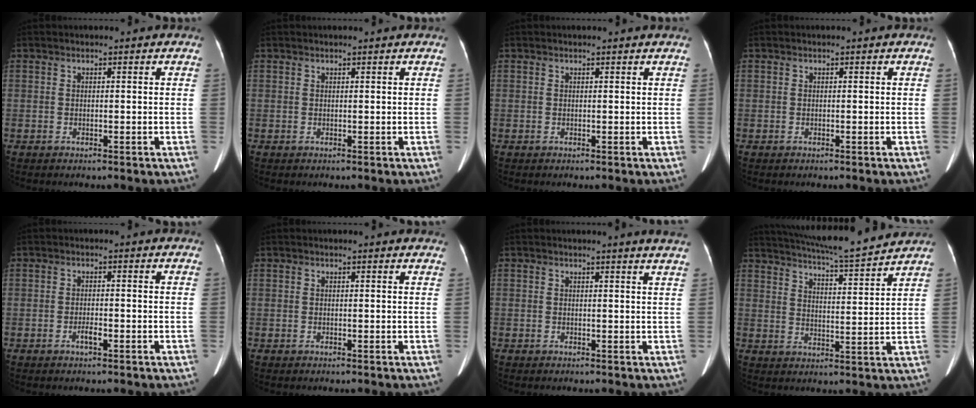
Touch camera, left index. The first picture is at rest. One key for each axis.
{"total": 1.1, "fx": 1.0, "fy": 0.1, "fz": 0.5, "tx": -0.006, "ty": 0.014, "tz": 0.016}
{"total": 1.1, "fx": 1.1, "fy": -0.2, "fz": 0.2, "tx": -0.013, "ty": 0.000, "tz": 0.011}
{"total": 0.0}
{"total": 1.5, "fx": -0.9, "fy": 0.2, "fz": 1.1, "tx": -0.024, "ty": -0.002, "tz": -0.014}
{"total": 2.7, "fx": 2.6, "fy": 0.6, "fz": 0.6, "tx": -0.013, "ty": 0.006, "tz": 0.016}
{"total": 3.7, "fx": 3.4, "fy": -0.3, "fz": 1.5, "tx": -0.021, "ty": -0.002, "tz": 0.019}
{"total": 14.8, "fx": 13.7, "fy": -0.4, "fz": 5.5, "tx": -0.099, "ty": -0.006, "tz": 0.199}